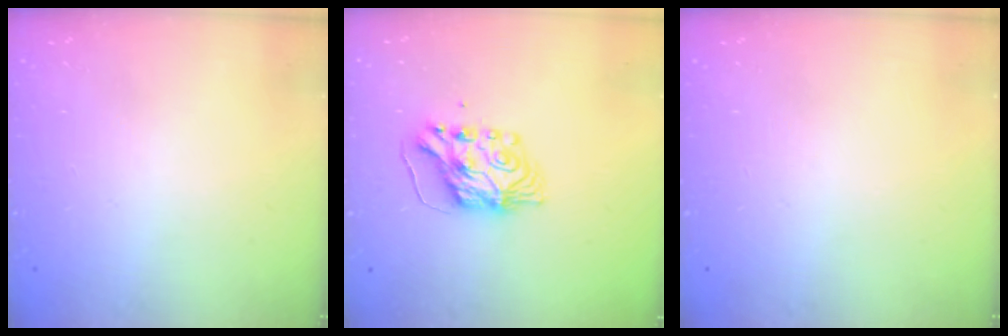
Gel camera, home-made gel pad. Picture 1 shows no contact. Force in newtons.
{"total": 7.2, "press": 7.2, "slide": 0.8}
{"total": 0.0}